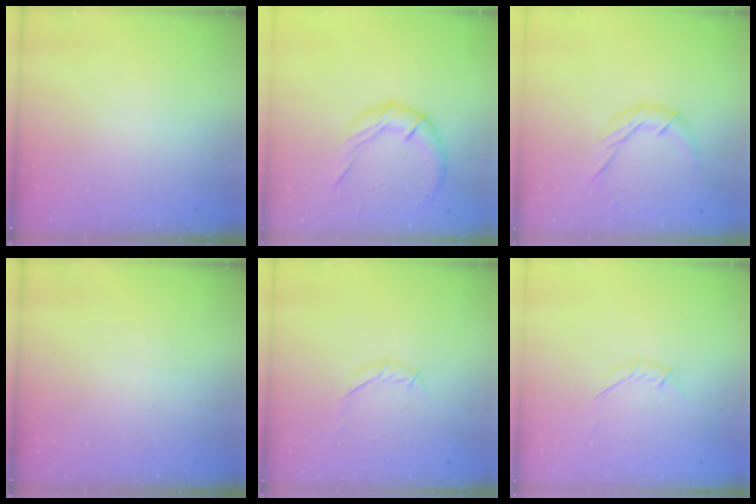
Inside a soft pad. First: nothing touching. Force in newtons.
{"total": 12.1, "press": 12.0, "slide": 1.1}
{"total": 8.7, "press": 8.7, "slide": 0.3}
{"total": 0.0}
{"total": 6.4, "press": 6.2, "slide": 1.5}
{"total": 3.8, "press": 3.7, "slide": 1.0}